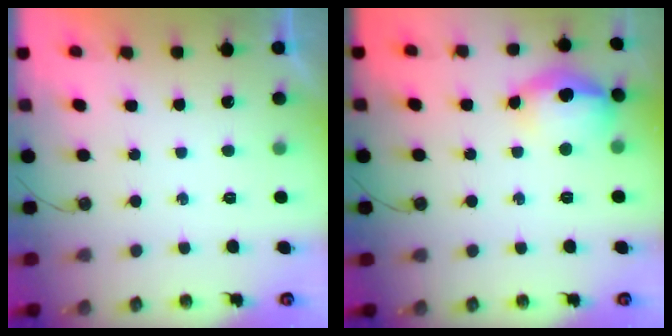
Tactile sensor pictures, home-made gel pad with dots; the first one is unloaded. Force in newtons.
{"total": 14.3, "press": 14.2, "slide": 2.3}